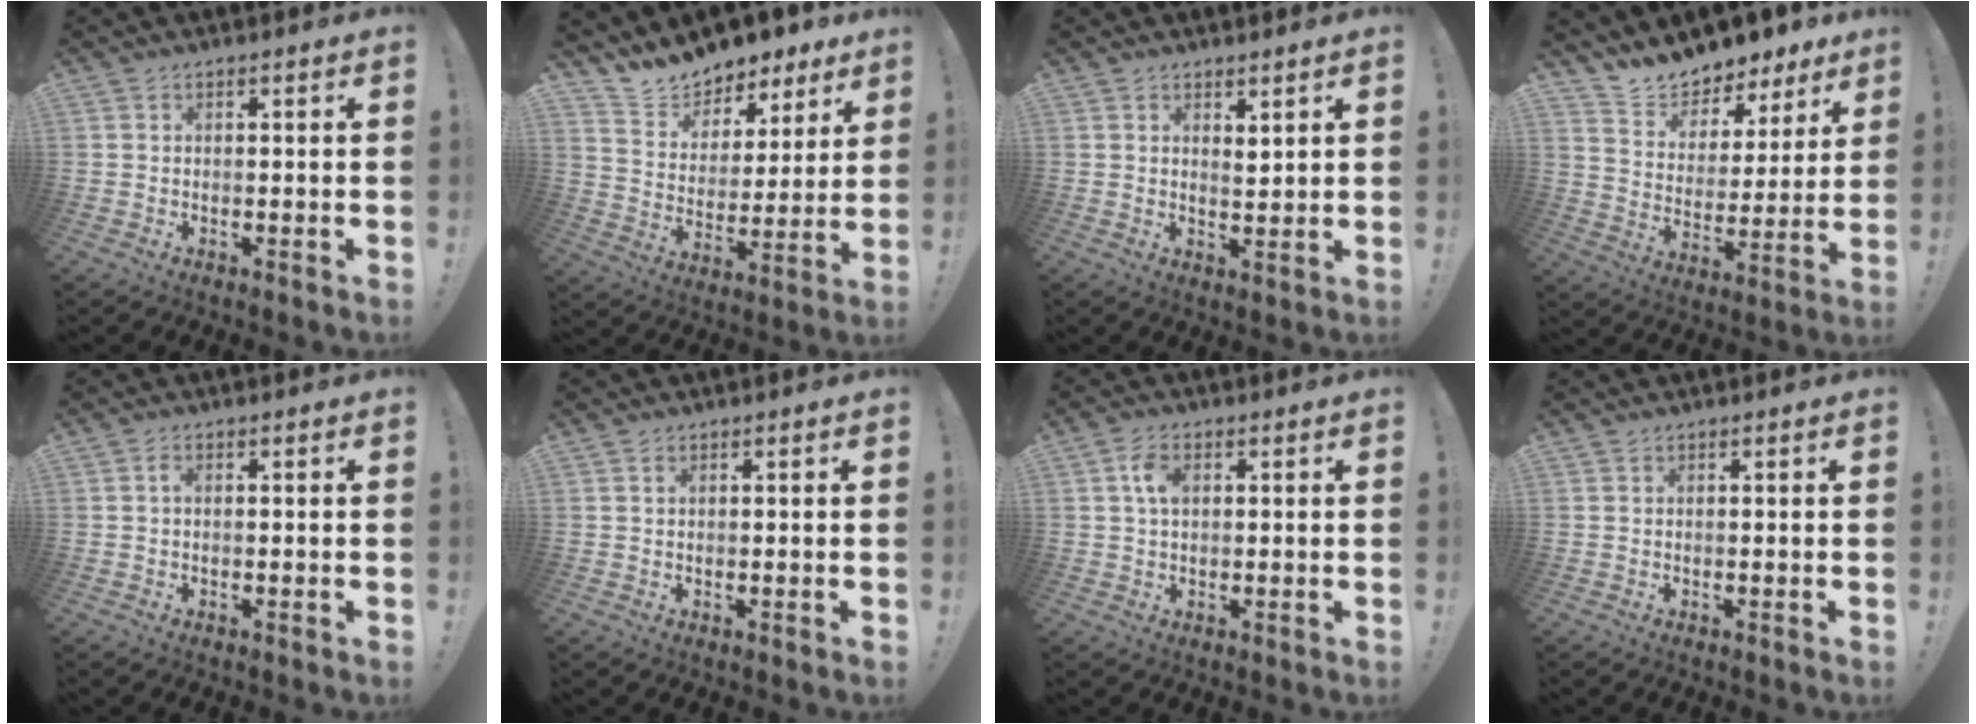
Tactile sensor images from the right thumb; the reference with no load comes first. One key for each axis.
{"total": 10.6, "fx": 10.1, "fy": 3.2, "fz": 0.4, "tx": -0.023, "ty": -0.098, "tz": 0.182}
{"total": 2.9, "fx": 2.6, "fy": 1.0, "fz": 0.7, "tx": 0.001, "ty": -0.017, "tz": 0.042}
{"total": 10.1, "fx": 9.7, "fy": 2.9, "fz": 0.4, "tx": -0.020, "ty": -0.098, "tz": 0.174}
{"total": 1.1, "fx": 0.0, "fy": 0.6, "fz": 0.9, "tx": -0.020, "ty": 0.006, "tz": -0.002}
{"total": 0.9, "fx": 0.5, "fy": 0.6, "fz": 0.5, "tx": -0.004, "ty": -0.001, "tz": 0.008}
{"total": 5.4, "fx": 1.3, "fy": 3.3, "fz": 4.0, "tx": -0.065, "ty": 0.004, "tz": 0.022}
{"total": 0.0}